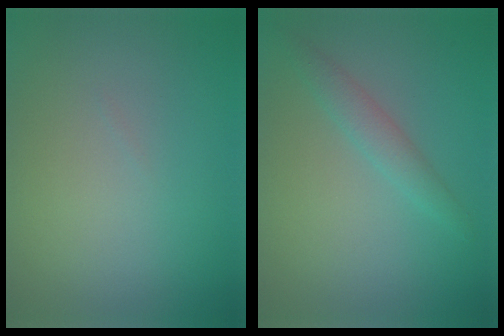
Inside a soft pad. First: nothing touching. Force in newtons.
{"total": 1.8, "press": 1.8, "slide": 0.0}